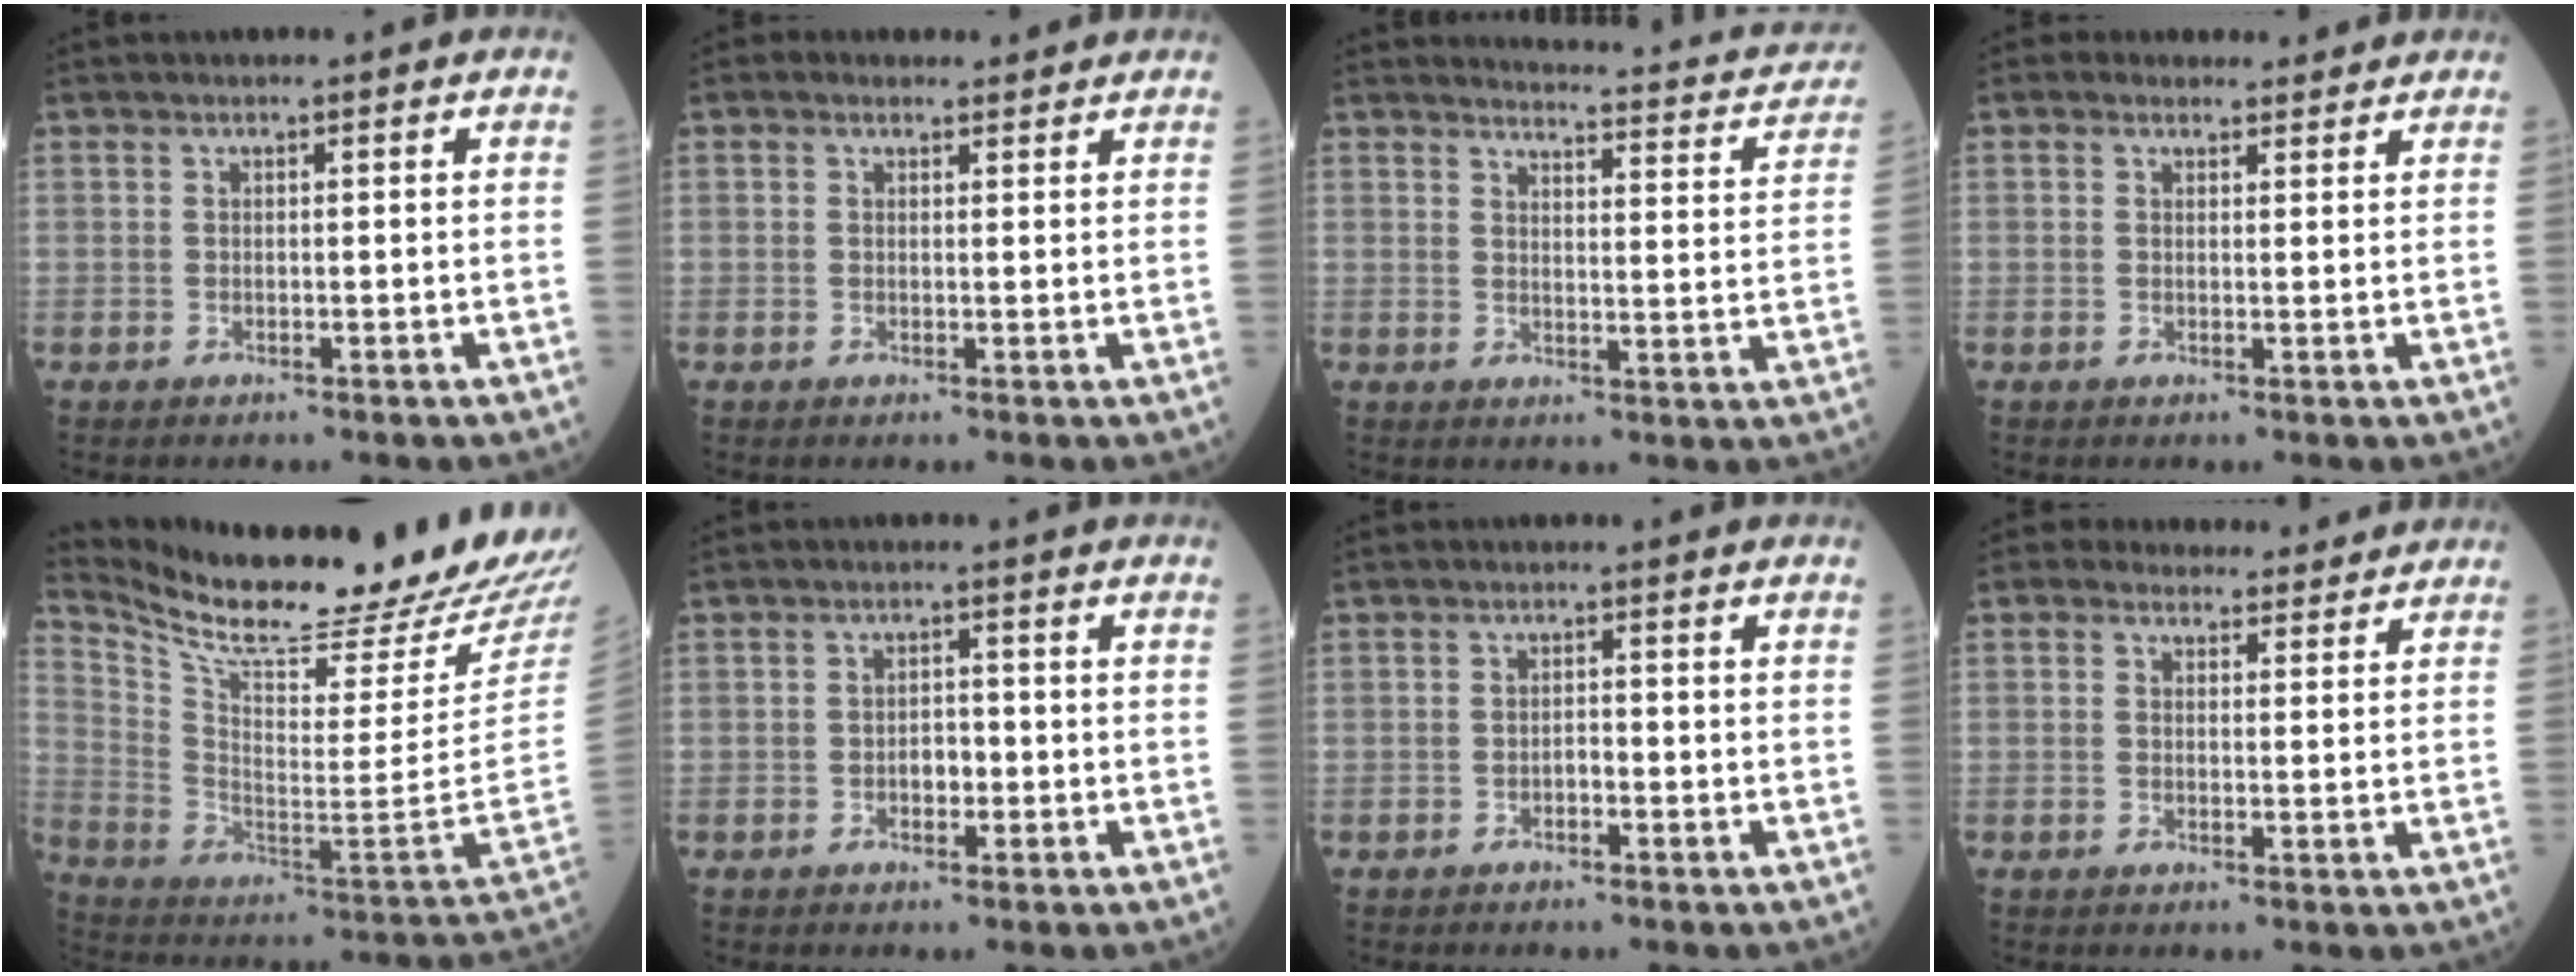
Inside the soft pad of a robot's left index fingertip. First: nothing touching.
{"total": 1.9, "force": [1.5, 1.1, 0.2], "torque": [-0.003, 0.007, 0.016]}
{"total": 15.6, "force": [15.1, 2.2, 3.5], "torque": [-0.019, -0.059, 0.144]}
{"total": 3.1, "force": [2.7, 1.5, 0.1], "torque": [0.003, 0.007, 0.027]}
{"total": 27.0, "force": [24.5, 1.9, 11.3], "torque": [-0.208, -0.109, 0.352]}
{"total": 2.1, "force": [-0.8, 1.2, 1.5], "torque": [-0.017, 0.003, -0.015]}
{"total": 1.0, "force": [-0.8, 0.3, 0.6], "torque": [-0.003, 0.000, -0.017]}
{"total": 5.9, "force": [5.3, 2.4, 0.4], "torque": [0.009, 0.007, 0.055]}